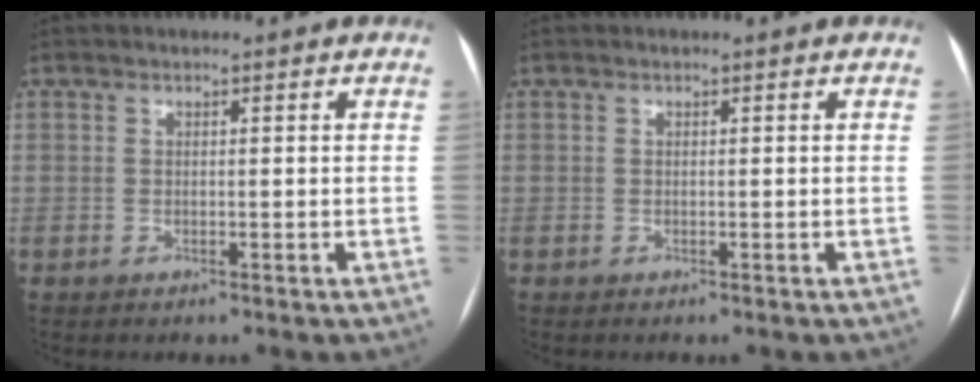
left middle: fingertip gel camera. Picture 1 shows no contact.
{"total": 0.0}